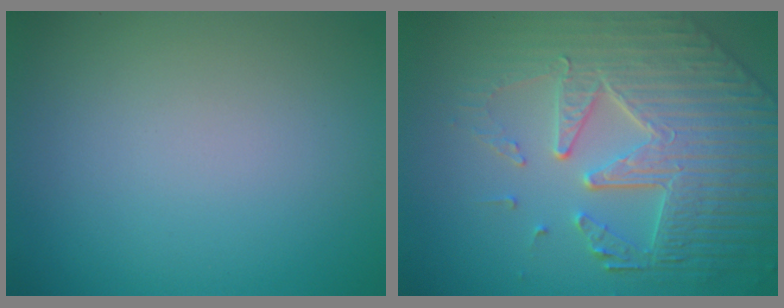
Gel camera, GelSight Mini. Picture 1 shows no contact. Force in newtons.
{"total": 7.8, "press": 5.9, "slide": 5.1}